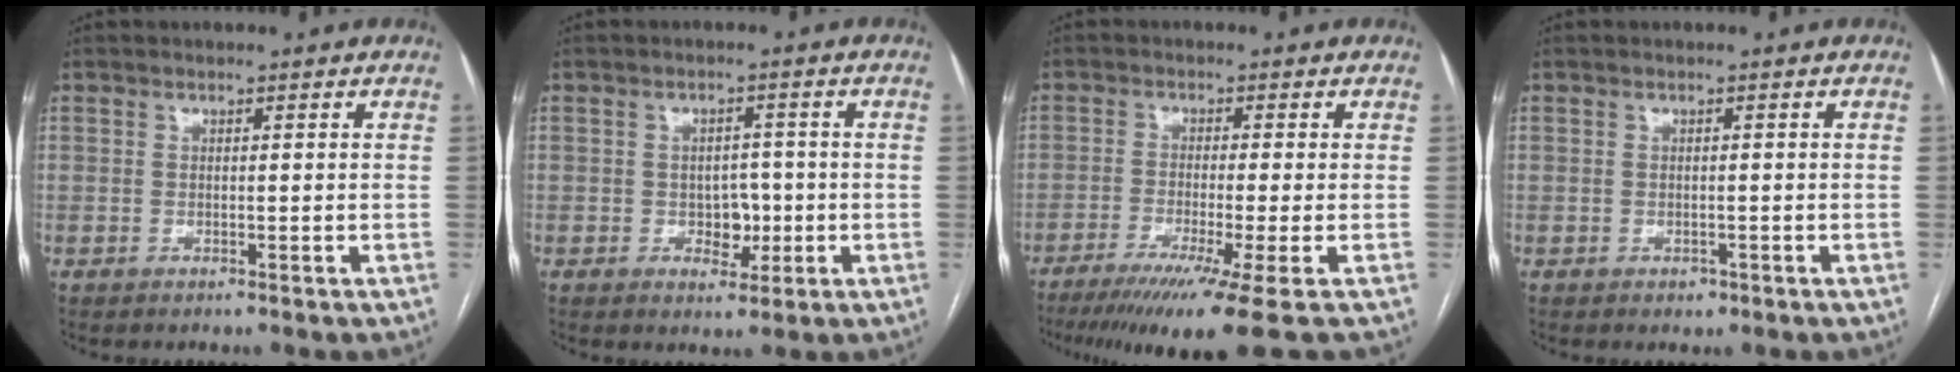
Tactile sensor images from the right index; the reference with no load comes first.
{"total": 3.8, "force": [-0.8, 2.7, 2.6], "torque": [-0.031, 0.007, -0.003]}
{"total": 11.7, "force": [-8.3, -1.8, 8.0], "torque": [-0.115, -0.041, -0.129]}
{"total": 1.1, "force": [-0.6, 0.8, 0.4], "torque": [-0.005, 0.002, -0.004]}